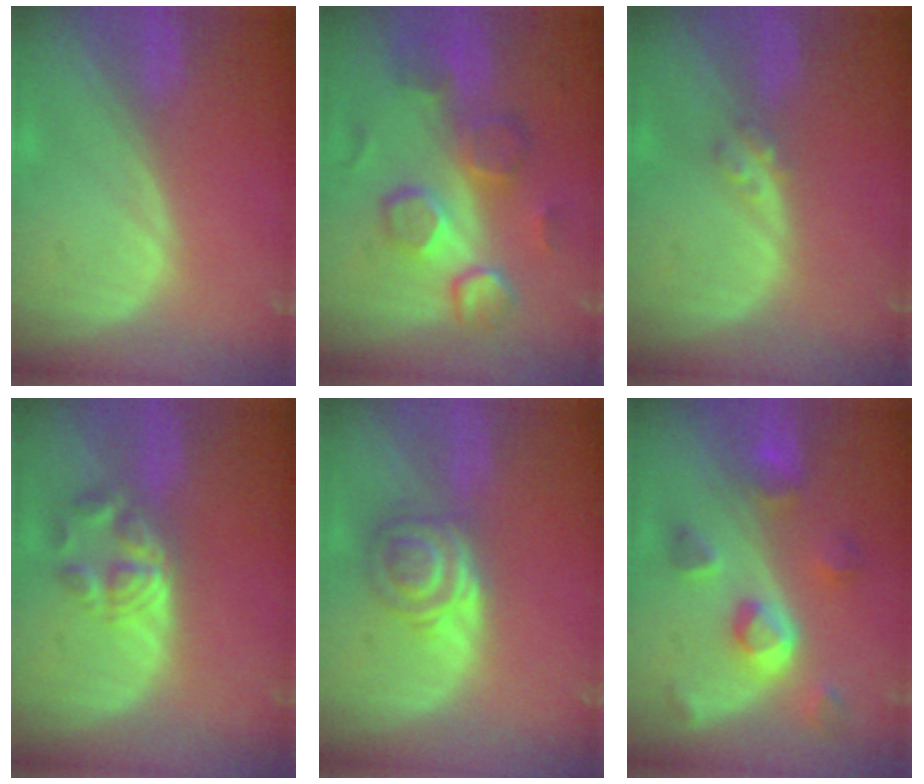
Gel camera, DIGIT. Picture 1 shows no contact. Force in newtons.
{"total": 10.4, "press": 9.0, "slide": 5.1}
{"total": 1.8, "press": 1.5, "slide": 0.9}
{"total": 5.9, "press": 4.8, "slide": 3.5}
{"total": 5.9, "press": 5.5, "slide": 2.2}
{"total": 7.7, "press": 6.8, "slide": 3.5}